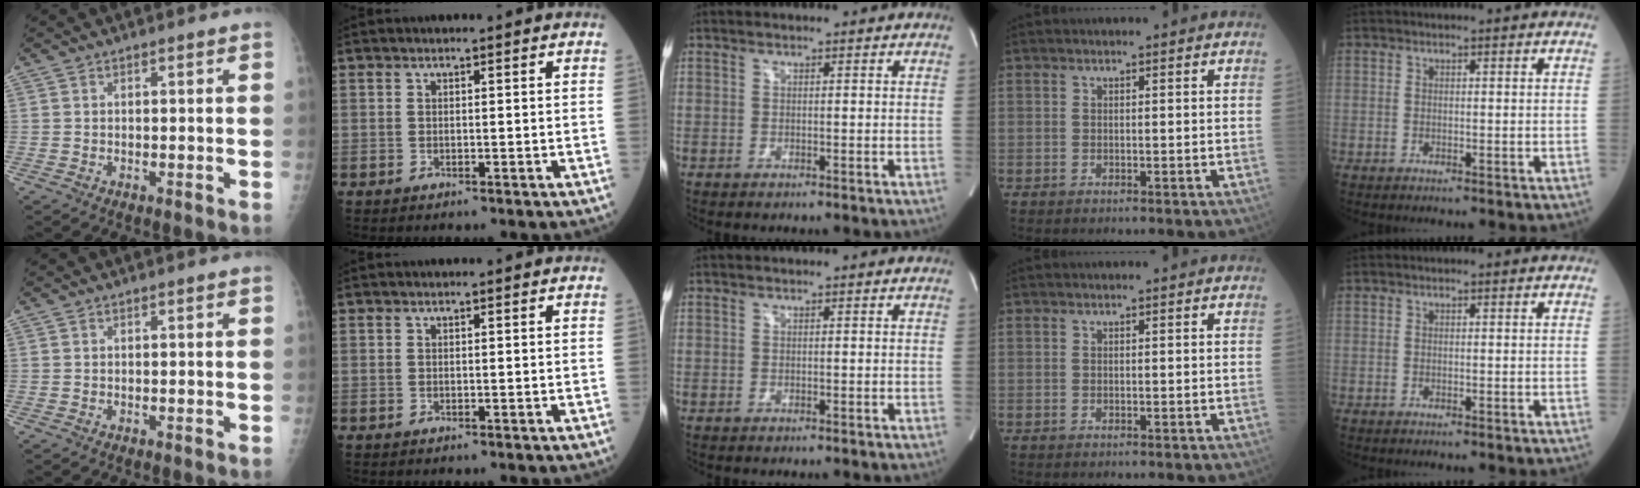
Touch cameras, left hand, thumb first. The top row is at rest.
{}